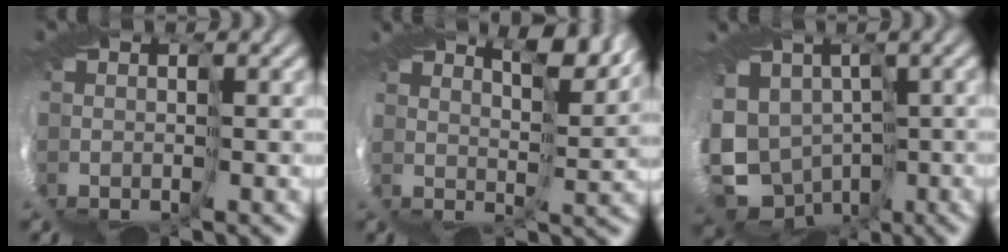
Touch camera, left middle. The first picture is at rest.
{"total": 6.0, "force": [5.5, -2.4, 0.2], "torque": [-0.003, 0.003, 0.092]}
{"total": 4.0, "force": [-0.6, 3.9, 0.4], "torque": [-0.050, -0.023, -0.014]}